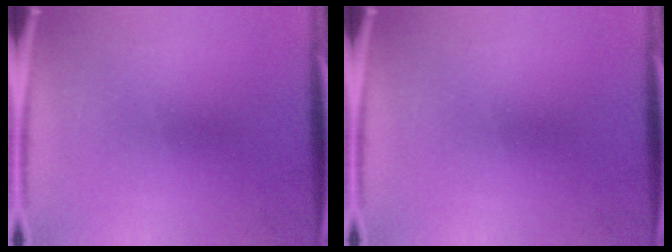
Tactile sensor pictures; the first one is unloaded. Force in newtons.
{"total": 0.0}